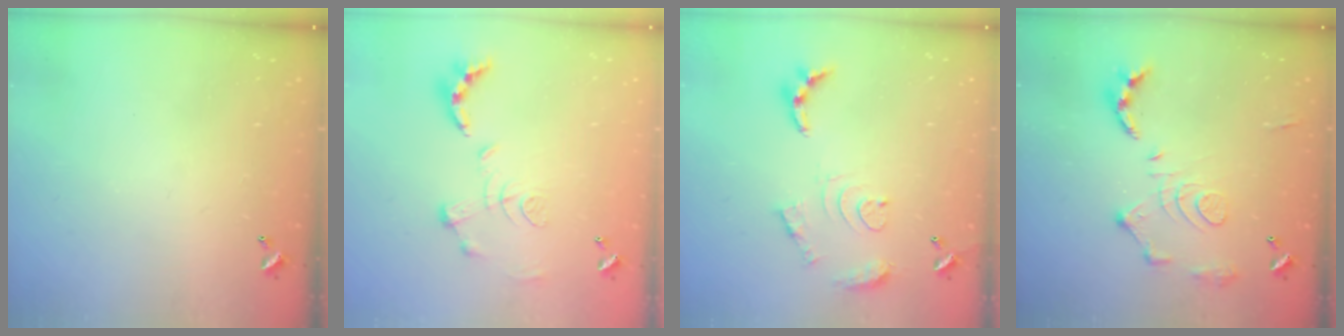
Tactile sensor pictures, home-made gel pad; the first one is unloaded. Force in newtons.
{"total": 1.2, "press": 0.4, "slide": 1.1}
{"total": 12.6, "press": 12.5, "slide": 1.3}
{"total": 14.2, "press": 14.1, "slide": 1.2}